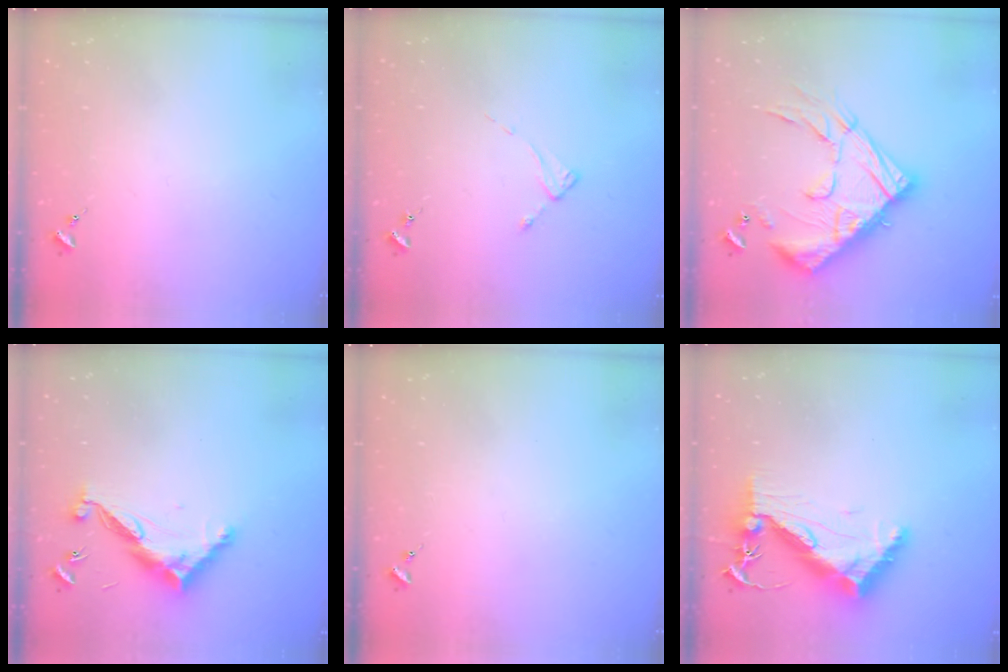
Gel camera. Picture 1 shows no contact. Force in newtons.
{"total": 2.3, "press": 2.3, "slide": 0.3}
{"total": 24.5, "press": 24.4, "slide": 2.2}
{"total": 12.4, "press": 12.4, "slide": 0.2}
{"total": 0.0}
{"total": 13.5, "press": 13.4, "slide": 1.2}